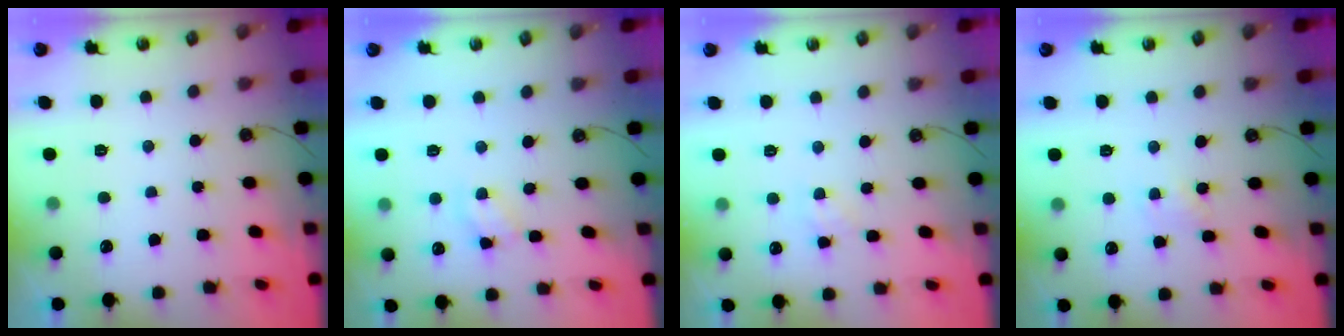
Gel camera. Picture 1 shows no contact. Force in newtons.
{"total": 4.4, "press": 4.3, "slide": 0.5}
{"total": 1.6, "press": 1.6, "slide": 0.2}
{"total": 3.9, "press": 3.8, "slide": 0.5}